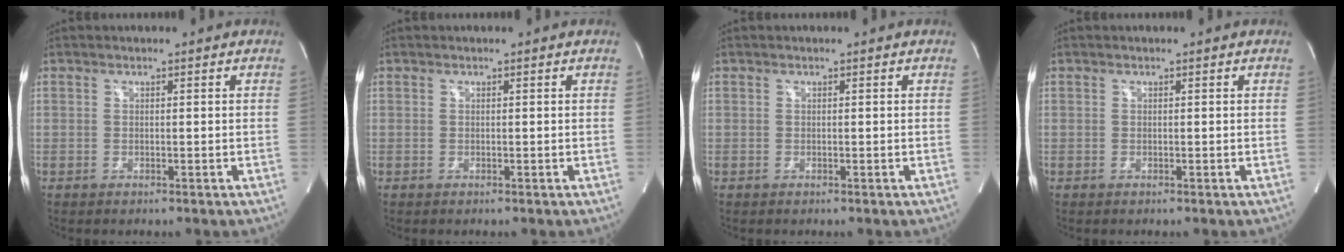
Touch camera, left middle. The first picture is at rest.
{"total": 0.0}
{"total": 0.0}
{"total": 0.0}